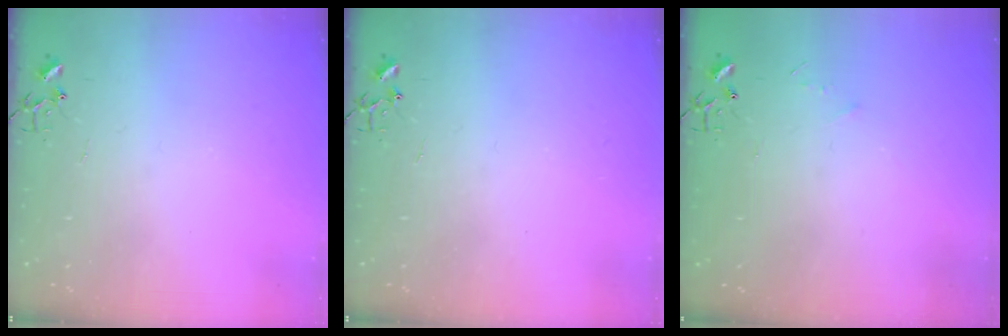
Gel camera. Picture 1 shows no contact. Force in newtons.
{"total": 0.0}
{"total": 3.5, "press": 3.5, "slide": 0.4}